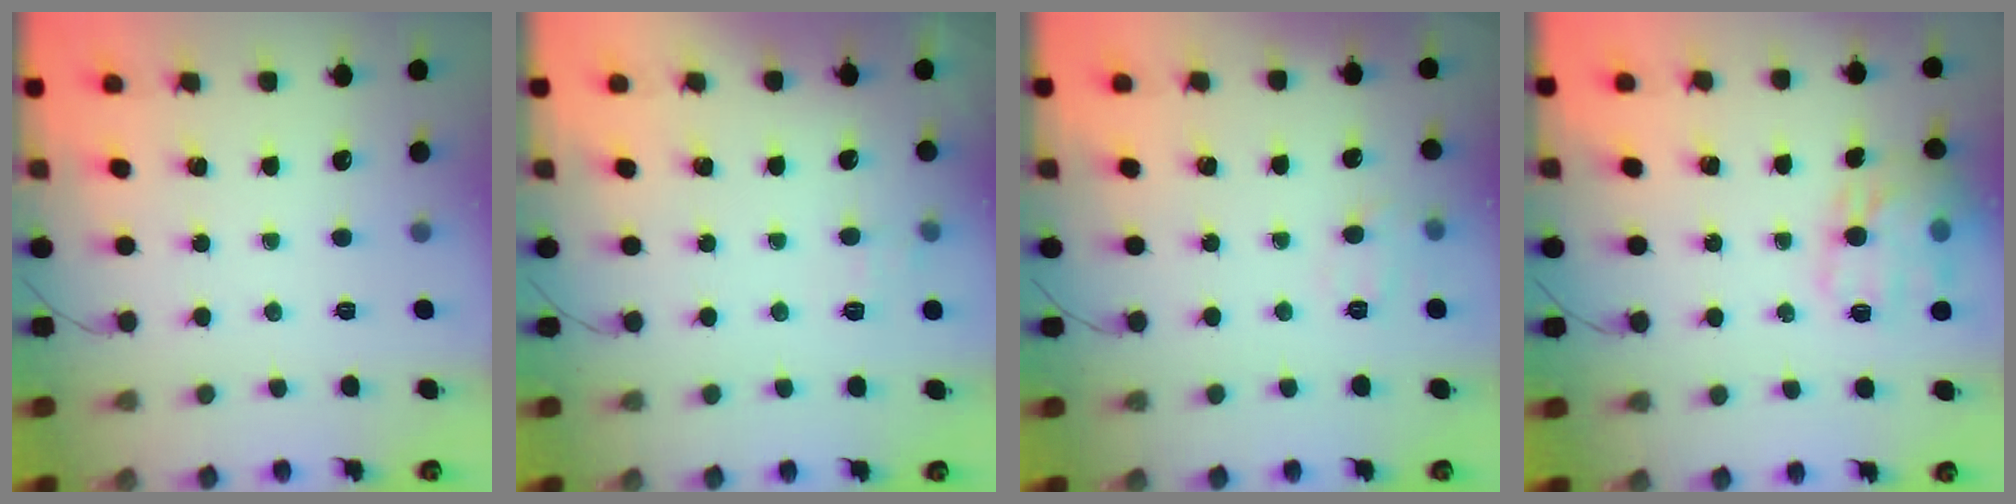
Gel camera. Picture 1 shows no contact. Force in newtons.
{"total": 6.8, "press": 6.6, "slide": 1.7}
{"total": 7.2, "press": 7.1, "slide": 1.1}
{"total": 14.9, "press": 14.9, "slide": 0.7}